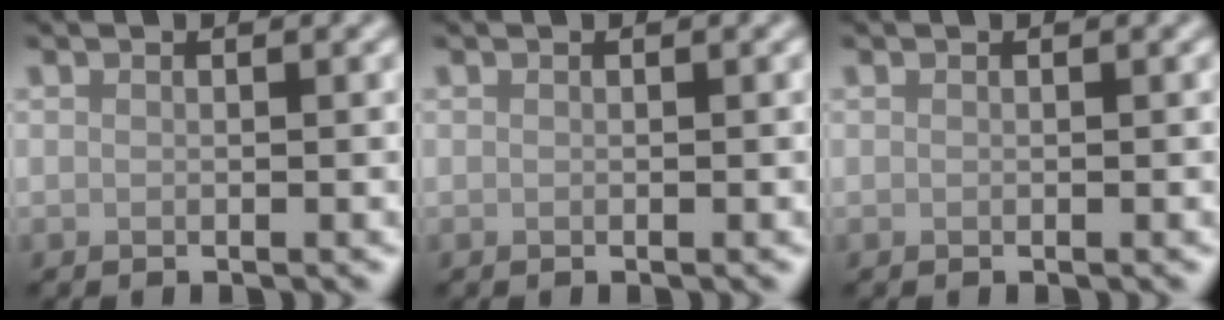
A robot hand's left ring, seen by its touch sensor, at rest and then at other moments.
{"total": 0.0}
{"total": 0.0}